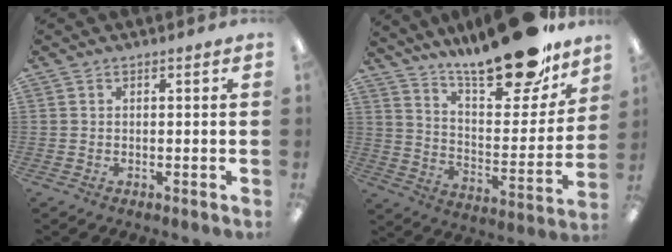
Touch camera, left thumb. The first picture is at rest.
{"total": 23.8, "force": [18.8, 7.3, 12.6], "torque": [-0.176, -0.128, 0.313]}